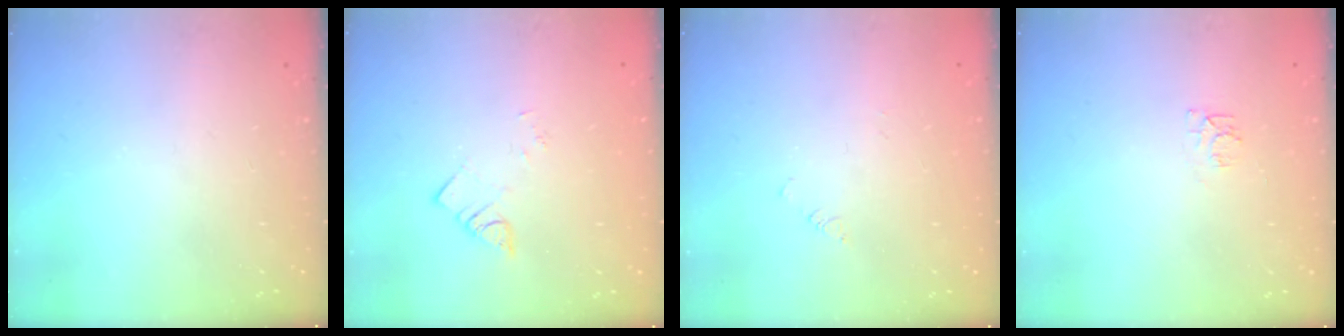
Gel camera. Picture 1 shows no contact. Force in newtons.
{"total": 2.2, "press": 2.2, "slide": 0.2}
{"total": 1.4, "press": 1.3, "slide": 0.3}
{"total": 4.6, "press": 4.5, "slide": 0.5}